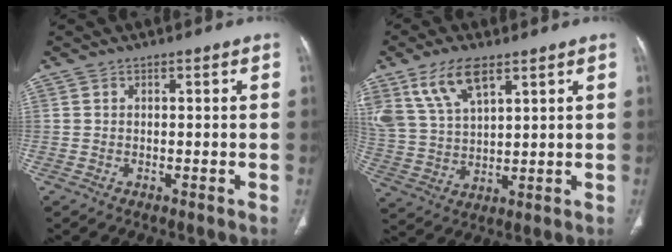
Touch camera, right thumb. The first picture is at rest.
{"total": 11.2, "force": [6.6, 5.0, 7.6], "torque": [-0.149, -0.016, 0.139]}